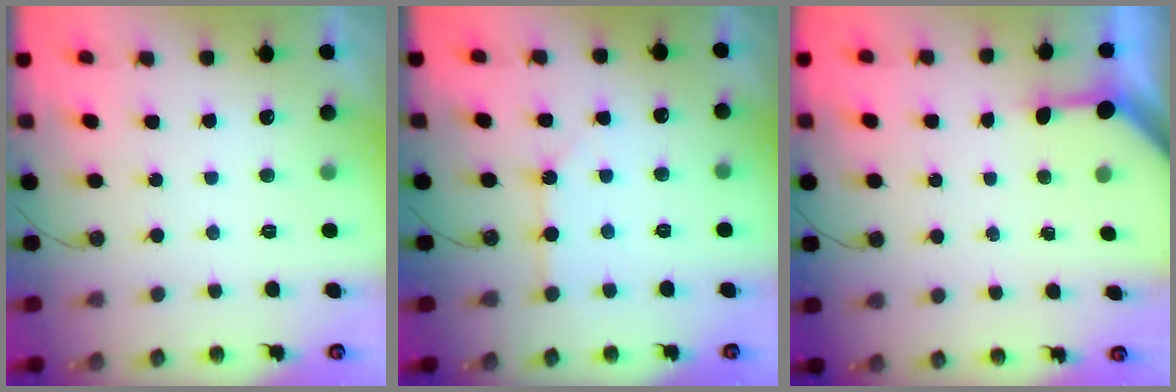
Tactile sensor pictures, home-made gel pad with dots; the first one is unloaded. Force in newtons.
{"total": 1.8, "press": 1.8, "slide": 0.1}
{"total": 3.1, "press": 3.1, "slide": 0.4}